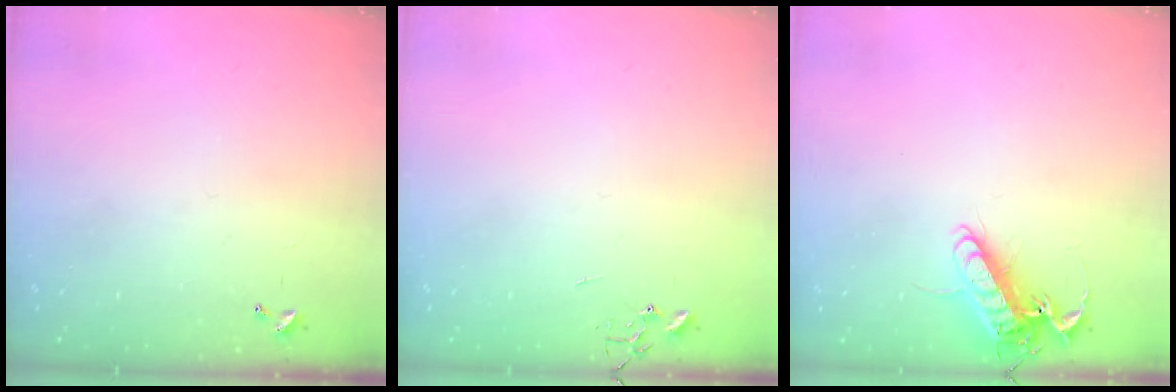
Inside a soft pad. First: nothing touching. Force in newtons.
{"total": 0.0}
{"total": 13.7, "press": 13.5, "slide": 2.3}